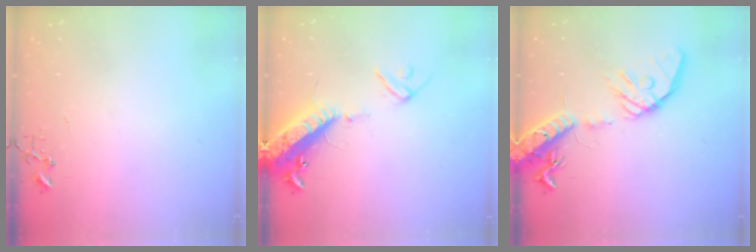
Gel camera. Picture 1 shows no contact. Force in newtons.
{"total": 16.4, "press": 16.1, "slide": 3.1}
{"total": 18.6, "press": 18.2, "slide": 3.5}